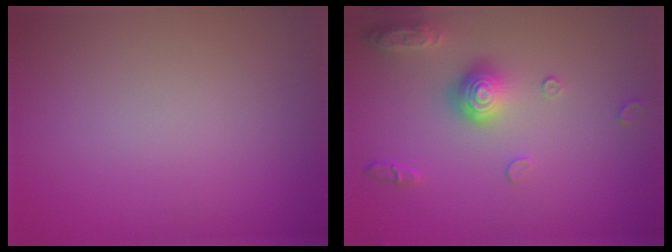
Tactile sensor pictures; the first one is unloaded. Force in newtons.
{"total": 3.6, "press": 2.9, "slide": 2.2}